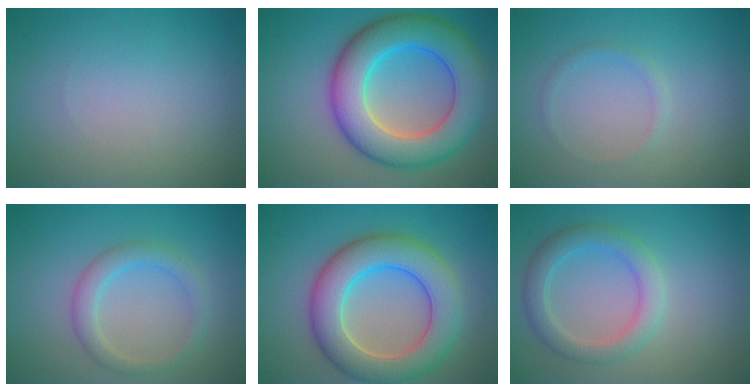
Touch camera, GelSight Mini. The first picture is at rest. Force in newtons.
{"total": 10.2, "press": 10.2, "slide": 0.1}
{"total": 0.9, "press": 0.9, "slide": 0.1}
{"total": 2.7, "press": 2.7, "slide": 0.1}
{"total": 8.4, "press": 8.4, "slide": 0.3}
{"total": 3.6, "press": 3.6, "slide": 0.1}